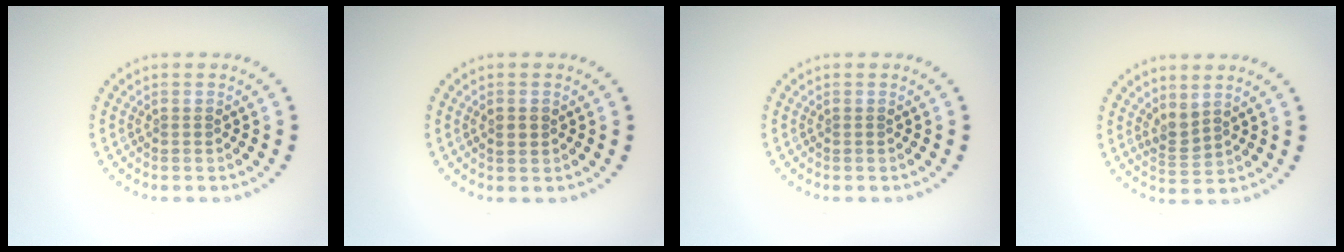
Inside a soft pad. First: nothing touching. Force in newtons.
{"total": 1.1, "press": 1.1, "slide": 0.1}
{"total": 0.0}
{"total": 1.7, "press": 1.4, "slide": 1.0}